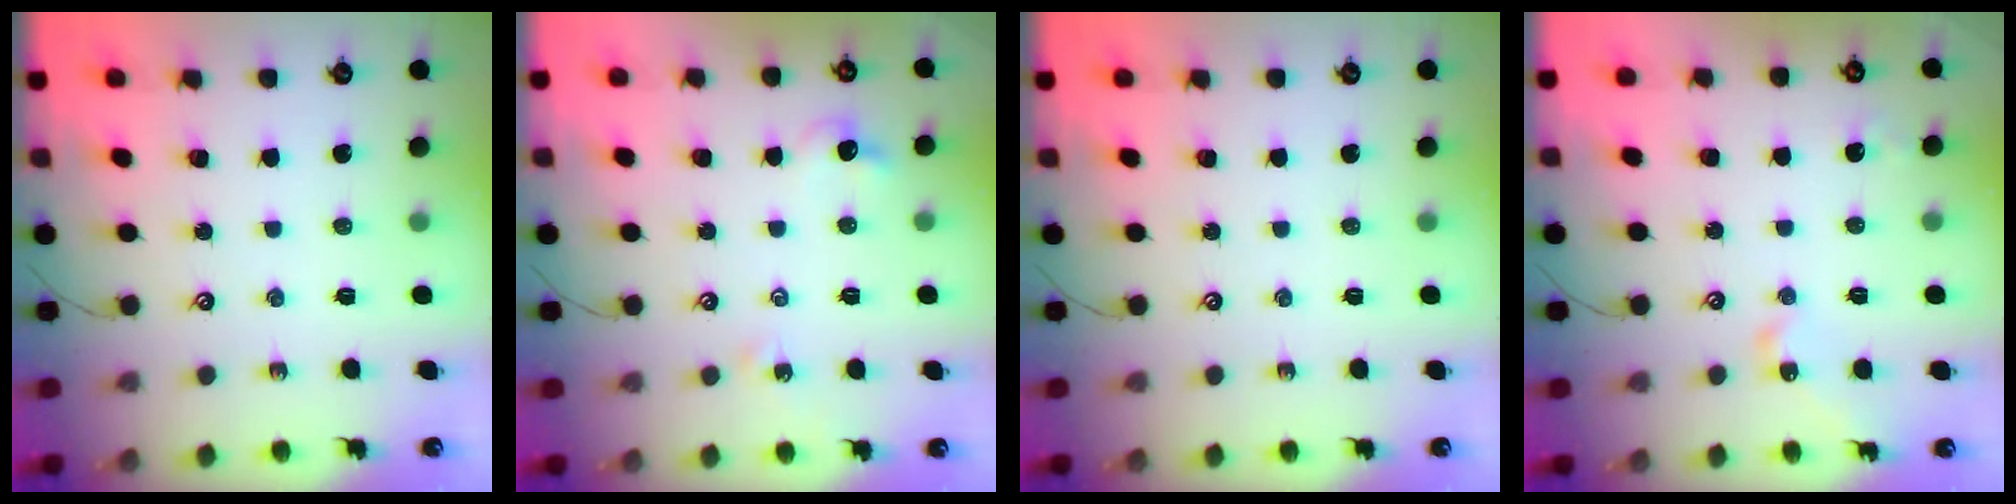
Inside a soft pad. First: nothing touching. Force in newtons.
{"total": 5.4, "press": 5.4, "slide": 0.8}
{"total": 0.0}
{"total": 6.3, "press": 6.3, "slide": 0.4}